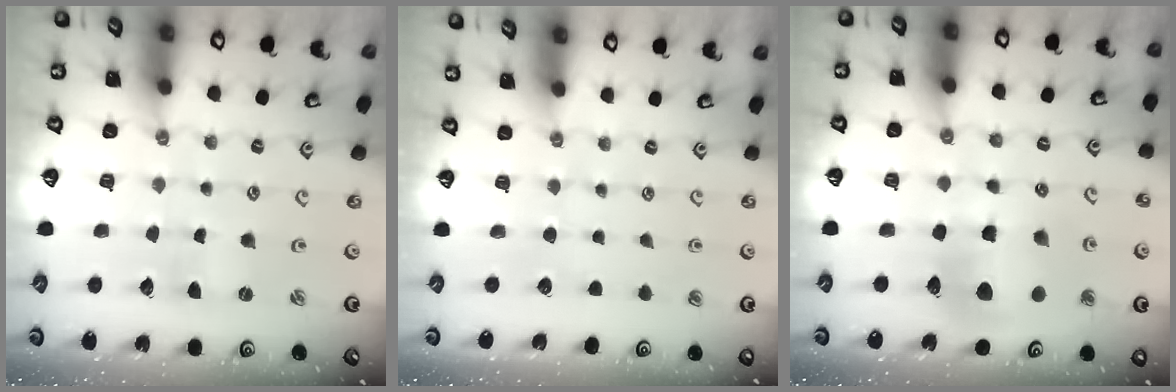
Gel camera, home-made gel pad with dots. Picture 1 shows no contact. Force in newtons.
{"total": 0.0}
{"total": 11.1, "press": 11.0, "slide": 1.4}